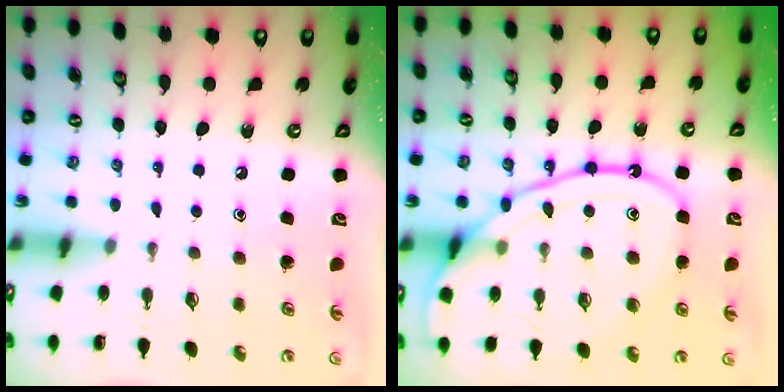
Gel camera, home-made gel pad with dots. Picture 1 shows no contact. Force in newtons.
{"total": 16.0, "press": 15.9, "slide": 1.4}